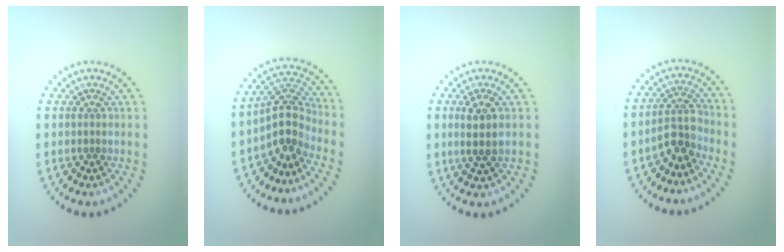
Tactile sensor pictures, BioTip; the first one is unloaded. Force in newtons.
{"total": 3.5, "press": 2.6, "slide": 2.3}
{"total": 2.5, "press": 2.3, "slide": 1.0}
{"total": 2.9, "press": 2.4, "slide": 1.6}